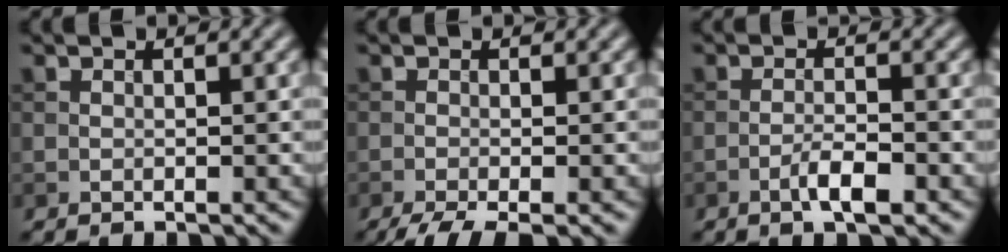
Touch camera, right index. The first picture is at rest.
{"total": 4.0, "force": [-2.7, 0.8, 2.8], "torque": [-0.044, -0.007, -0.052]}
{"total": 2.7, "force": [-1.4, 0.6, 2.2], "torque": [-0.042, 0.005, -0.029]}